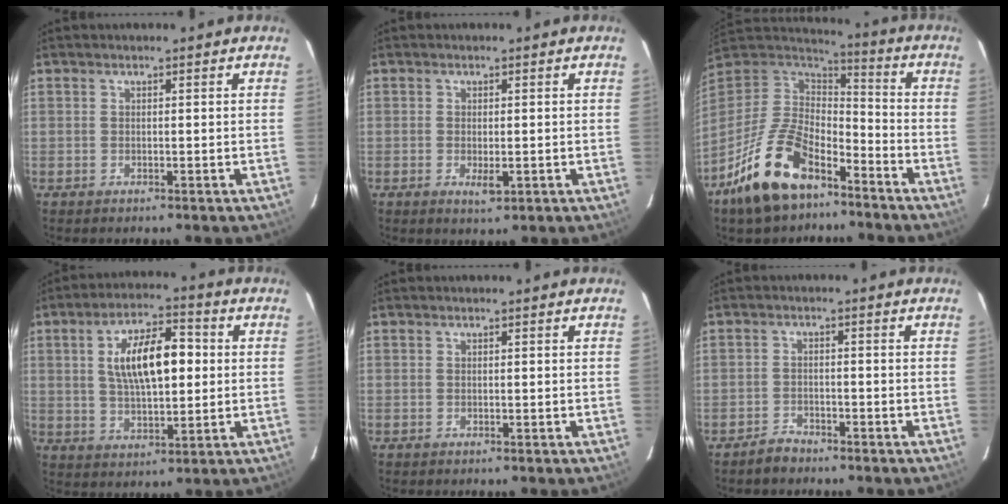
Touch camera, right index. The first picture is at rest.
{"total": 2.8, "force": [-0.8, 1.1, 2.4], "torque": [-0.042, -0.006, -0.010]}
{"total": 19.1, "force": [-11.7, 9.6, 11.6], "torque": [-0.247, -0.003, -0.208]}
{"total": 12.8, "force": [2.0, 5.4, 11.4], "torque": [-0.194, 0.017, 0.038]}
{"total": 0.0}
{"total": 2.9, "force": [-2.6, 1.4, 0.5], "torque": [-0.017, 0.008, -0.043]}